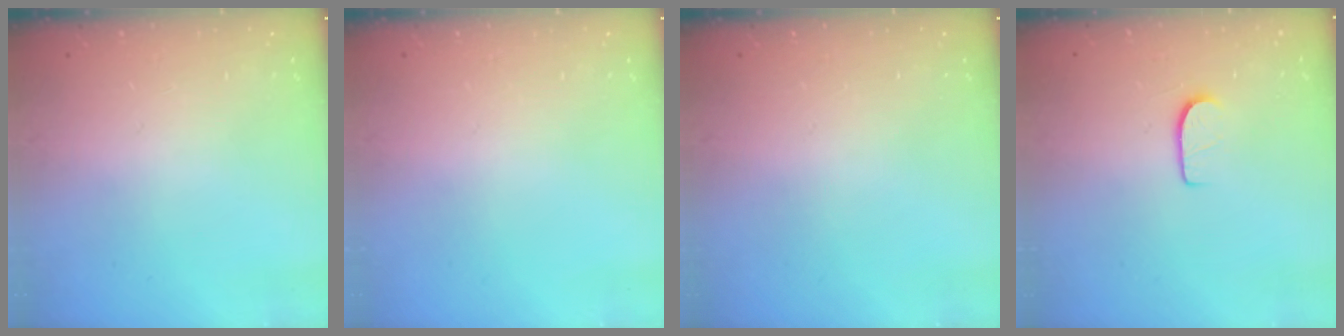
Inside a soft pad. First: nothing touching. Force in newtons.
{"total": 0.0}
{"total": 0.0}
{"total": 6.3, "press": 6.3, "slide": 0.7}